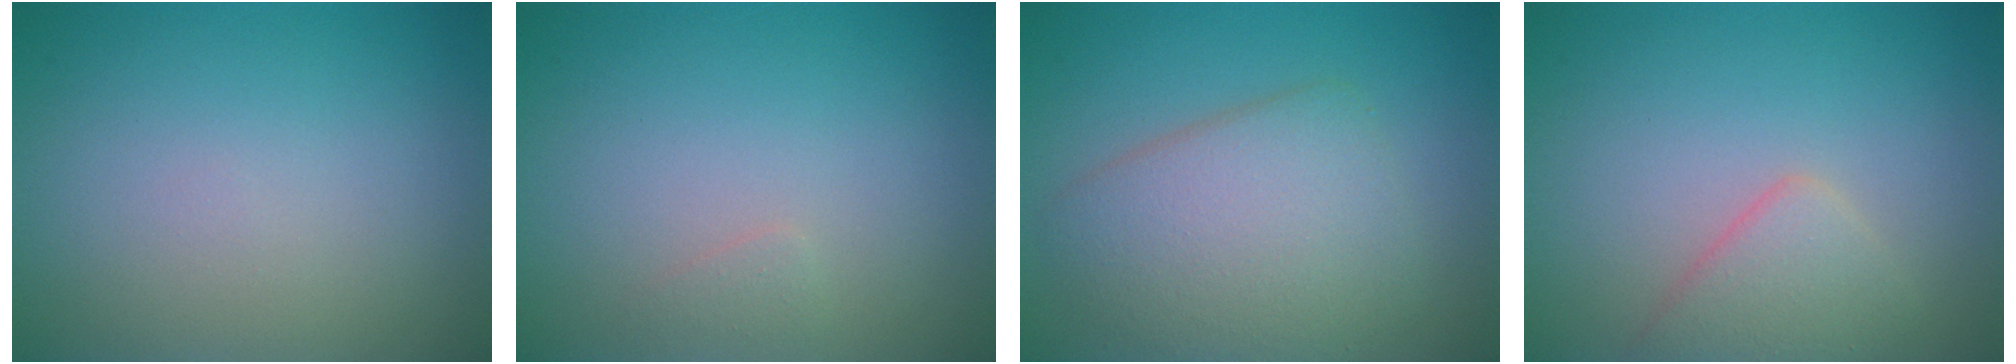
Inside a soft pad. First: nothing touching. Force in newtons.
{"total": 0.6, "press": 0.6, "slide": 0.1}
{"total": 5.6, "press": 5.6, "slide": 0.3}
{"total": 2.7, "press": 2.7, "slide": 0.1}